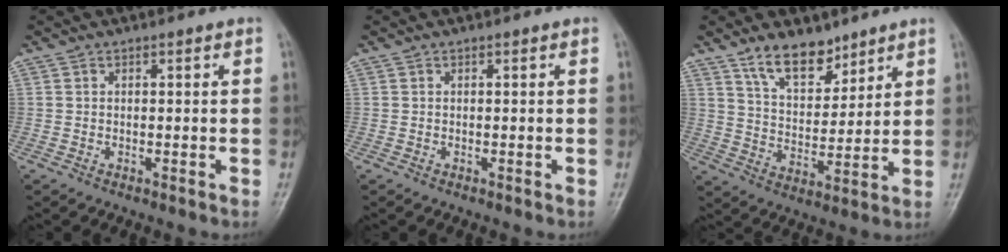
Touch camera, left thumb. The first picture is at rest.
{"total": 0.0}
{"total": 10.2, "force": [7.4, 5.0, 4.9], "torque": [-0.051, -0.056, 0.136]}